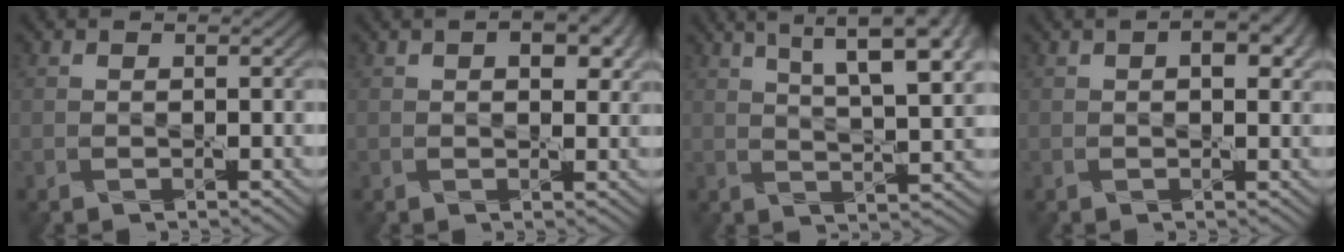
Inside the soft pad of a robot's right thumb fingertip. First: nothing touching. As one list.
[{"total": 4.3, "force": [1.5, 2.3, 3.3], "torque": [-0.047, -0.002, 0.024]}, {"total": 13.7, "force": [7.2, 4.2, 10.9], "torque": [-0.165, 0.019, 0.096]}, {"total": 4.1, "force": [1.3, 2.0, 3.3], "torque": [-0.050, -0.002, 0.021]}]